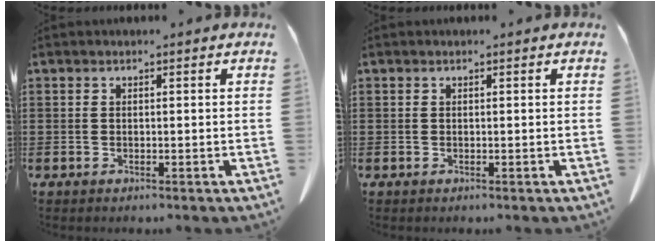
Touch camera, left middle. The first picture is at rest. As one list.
[{"total": 0.0}]